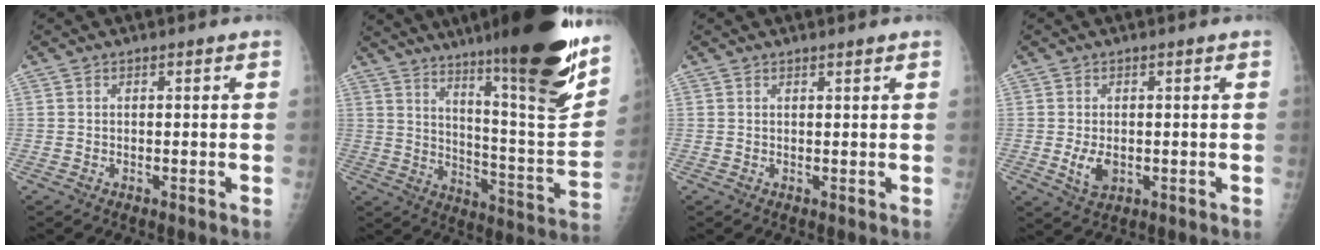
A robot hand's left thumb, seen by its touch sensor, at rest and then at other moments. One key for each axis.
{"total": 26.9, "fx": 17.9, "fy": 3.4, "fz": 19.8, "tx": -0.276, "ty": -0.094, "tz": 0.270}
{"total": 0.8, "fx": 0.7, "fy": 0.1, "fz": 0.4, "tx": -0.006, "ty": -0.005, "tz": 0.012}
{"total": 4.1, "fx": -0.6, "fy": 2.6, "fz": 3.1, "tx": -0.055, "ty": -0.007, "tz": -0.003}